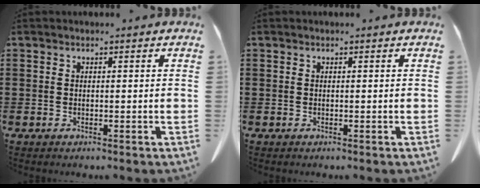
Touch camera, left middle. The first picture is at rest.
{"total": 0.0}